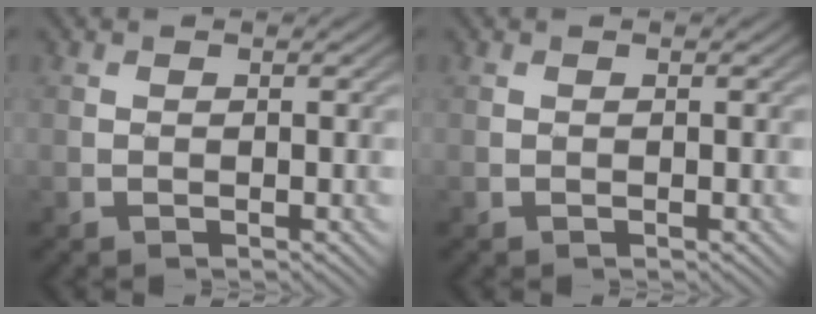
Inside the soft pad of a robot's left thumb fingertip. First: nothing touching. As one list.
[{"total": 0.0}]